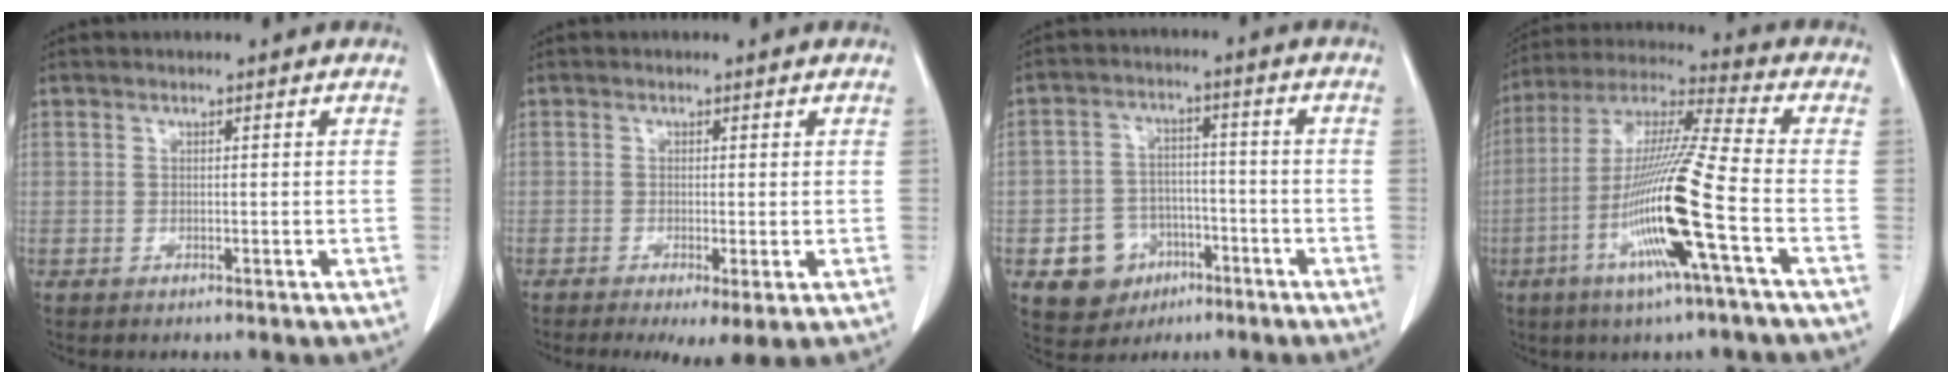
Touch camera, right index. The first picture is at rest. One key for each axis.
{"total": 4.7, "fx": -2.2, "fy": 1.0, "fz": 4.1, "tx": -0.055, "ty": -0.016, "tz": -0.031}
{"total": 8.1, "fx": -3.6, "fy": 6.8, "fz": 2.5, "tx": -0.045, "ty": 0.015, "tz": -0.049}
{"total": 16.6, "fx": -5.3, "fy": -1.0, "fz": 15.8, "tx": -0.313, "ty": -0.014, "tz": -0.108}